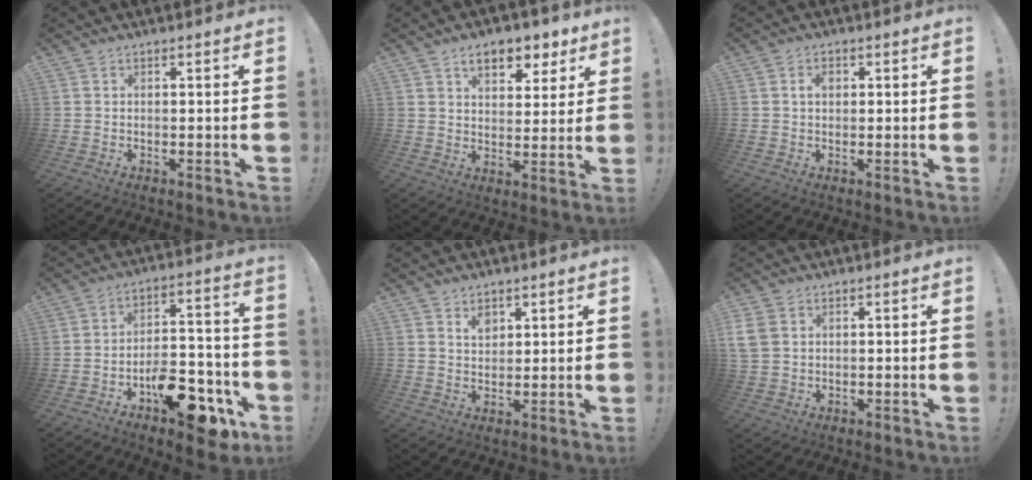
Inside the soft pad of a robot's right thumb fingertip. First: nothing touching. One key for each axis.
{"total": 9.5, "fx": 5.8, "fy": 5.3, "fz": 5.4, "tx": -0.069, "ty": -0.029, "tz": 0.102}
{"total": 2.4, "fx": 0.6, "fy": 1.6, "fz": 1.7, "tx": -0.028, "ty": 0.003, "tz": 0.007}
{"total": 14.6, "fx": -8.5, "fy": 6.7, "fz": 9.8, "tx": -0.109, "ty": 0.070, "tz": -0.134}
{"total": 4.0, "fx": 2.7, "fy": 2.6, "fz": 1.5, "tx": -0.023, "ty": -0.010, "tz": 0.048}
{"total": 5.1, "fx": 1.2, "fy": 4.1, "fz": 2.7, "tx": -0.059, "ty": 0.003, "tz": 0.027}